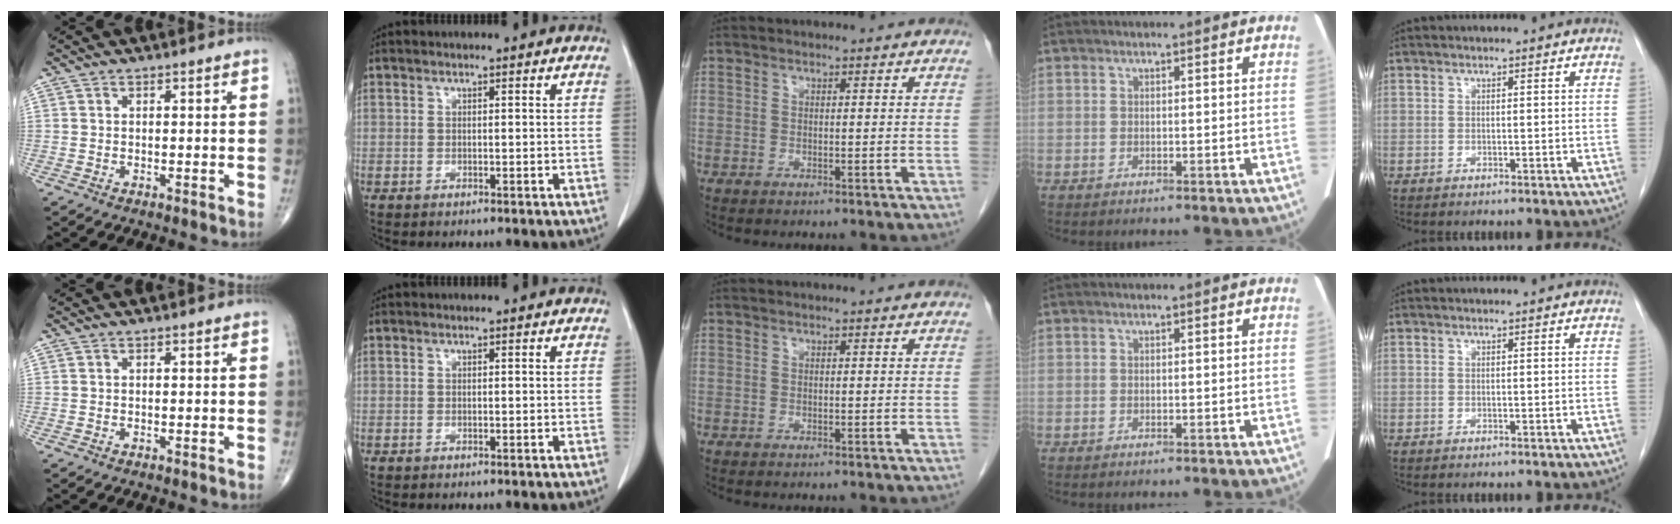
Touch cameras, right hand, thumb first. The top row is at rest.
{}